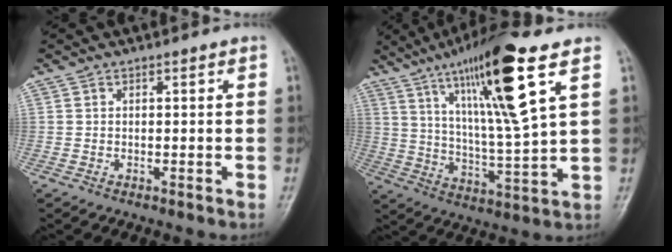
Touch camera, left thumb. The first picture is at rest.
{"total": 18.7, "force": [9.1, 2.0, 16.2], "torque": [-0.278, -0.036, 0.161]}